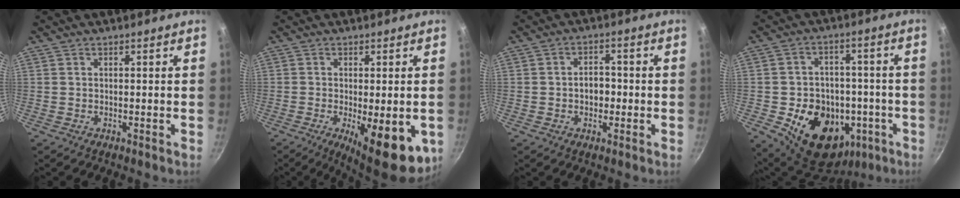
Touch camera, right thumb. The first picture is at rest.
{"total": 13.2, "force": [-3.8, 4.4, 11.8], "torque": [-0.139, -0.008, -0.043]}
{"total": 4.4, "force": [-0.7, 3.2, 2.9], "torque": [-0.019, 0.012, -0.011]}
{"total": 20.0, "force": [-6.4, 14.9, 11.6], "torque": [-0.147, 0.034, -0.074]}